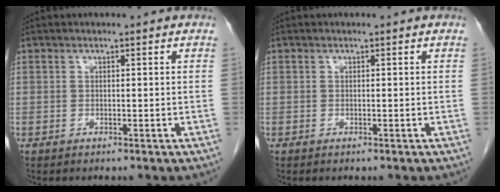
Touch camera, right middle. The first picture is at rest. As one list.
[{"total": 0.0}]